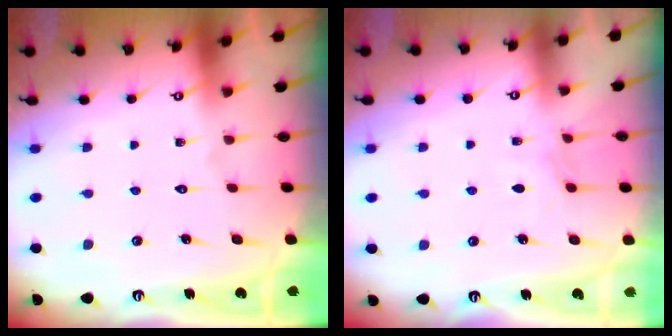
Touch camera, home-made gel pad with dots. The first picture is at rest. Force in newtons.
{"total": 3.0, "press": 3.0, "slide": 0.5}